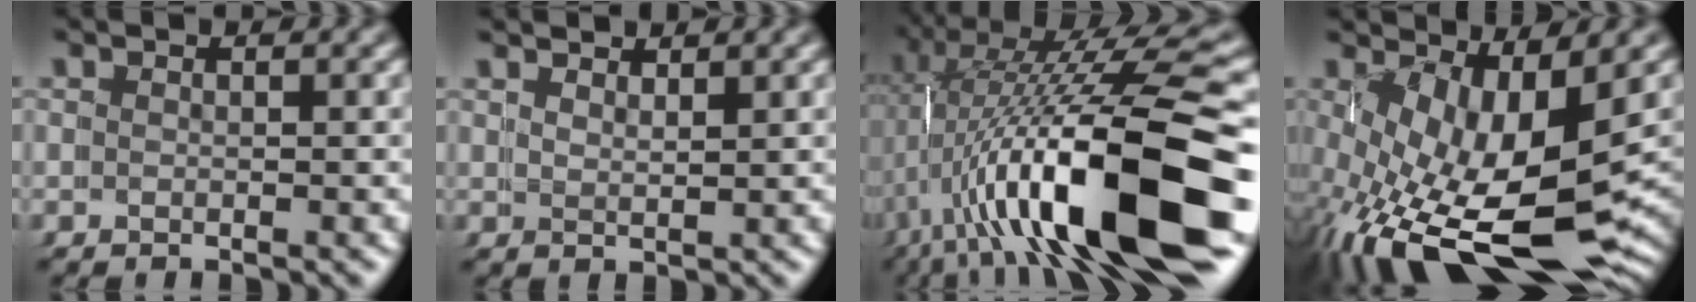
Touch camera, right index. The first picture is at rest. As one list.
[{"total": 2.3, "force": [2.1, -0.2, -0.8], "torque": [0.009, -0.015, 0.043]}, {"total": 16.7, "force": [-1.4, 5.6, 15.6], "torque": [-0.237, 0.004, -0.011]}, {"total": 12.0, "force": [-5.0, 6.0, 9.2], "torque": [-0.191, -0.072, -0.049]}]